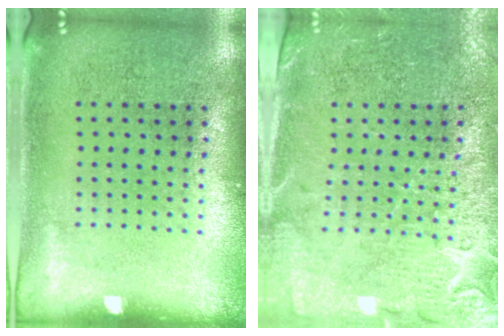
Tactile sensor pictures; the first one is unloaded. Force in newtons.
{"total": 3.3, "press": 3.1, "slide": 1.3}